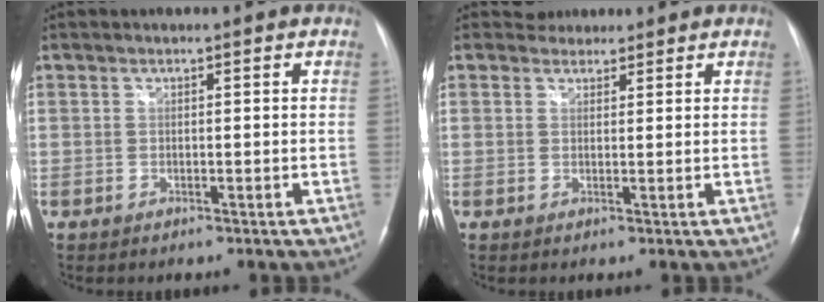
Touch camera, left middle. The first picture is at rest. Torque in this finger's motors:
{"motor_torque": [0.06, 0.00, -0.03, 0.01]}